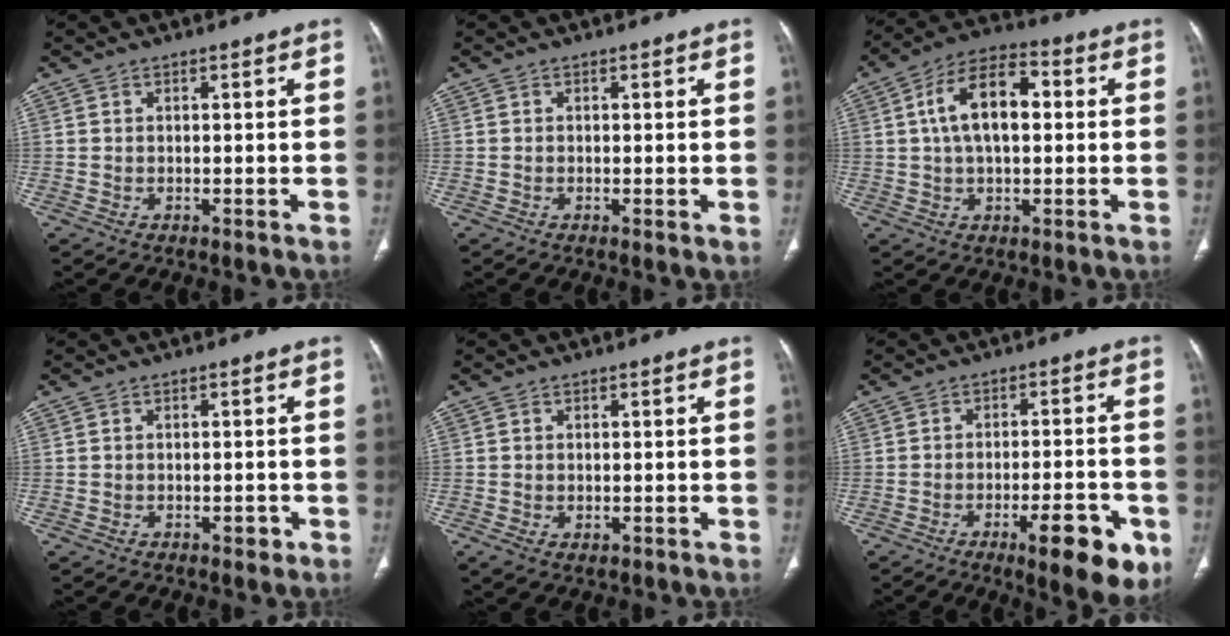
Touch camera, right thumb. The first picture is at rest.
{"total": 0.7, "force": [-0.1, 0.2, 0.6], "torque": [-0.015, -0.004, -0.004]}
{"total": 12.6, "force": [1.8, 6.8, 10.4], "torque": [-0.177, 0.026, 0.024]}
{"total": 1.6, "force": [-0.8, 1.0, 1.0], "torque": [-0.009, 0.002, -0.010]}
{"total": 2.4, "force": [-0.7, 1.7, 1.6], "torque": [-0.031, -0.002, -0.005]}
{"total": 12.3, "force": [-5.7, 3.4, 10.4], "torque": [-0.127, 0.015, -0.073]}